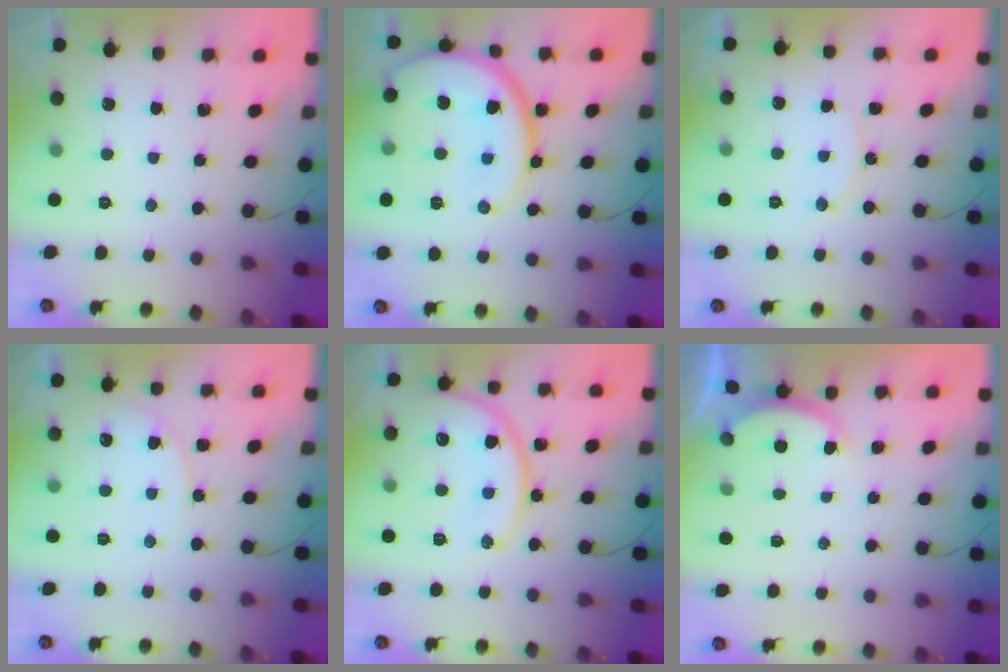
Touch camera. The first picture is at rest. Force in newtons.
{"total": 19.4, "press": 19.3, "slide": 1.4}
{"total": 7.8, "press": 7.8, "slide": 0.5}
{"total": 6.0, "press": 6.0, "slide": 0.5}
{"total": 14.3, "press": 14.3, "slide": 1.1}
{"total": 1.9, "press": 1.8, "slide": 0.5}